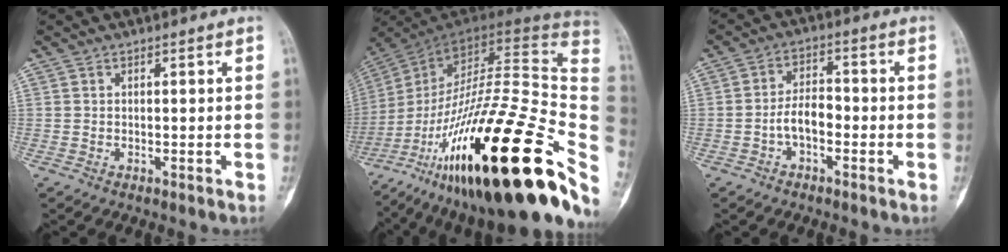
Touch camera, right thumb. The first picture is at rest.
{"total": 42.6, "force": [-16.7, 12.0, 37.3], "torque": [-0.523, 0.052, -0.274]}
{"total": 5.3, "force": [-1.8, 2.9, 4.0], "torque": [-0.062, 0.027, -0.039]}